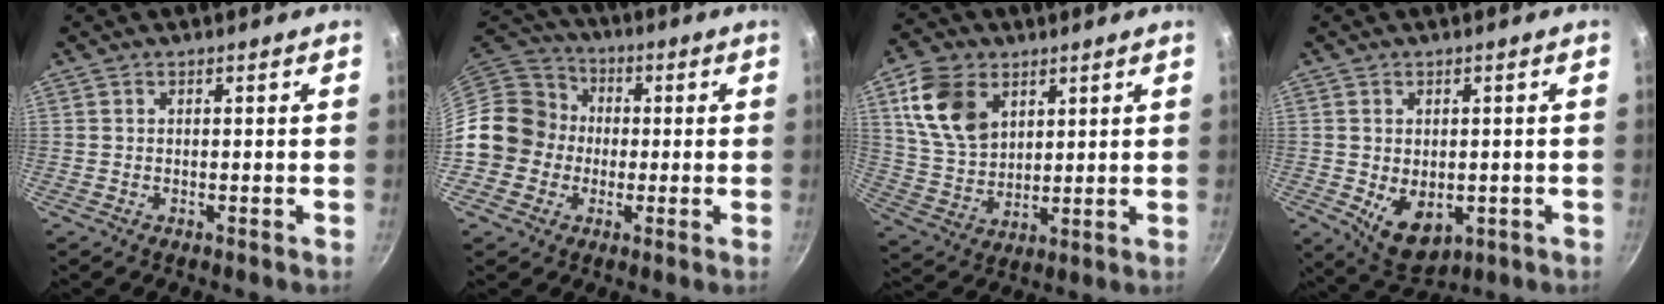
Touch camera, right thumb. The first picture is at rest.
{"total": 14.0, "force": [-0.9, 13.0, 5.1], "torque": [-0.056, 0.038, -0.031]}
{"total": 13.2, "force": [5.4, 9.1, 7.9], "torque": [-0.127, -0.017, 0.111]}
{"total": 8.0, "force": [-1.1, 5.5, 5.8], "torque": [-0.074, -0.013, 0.001]}